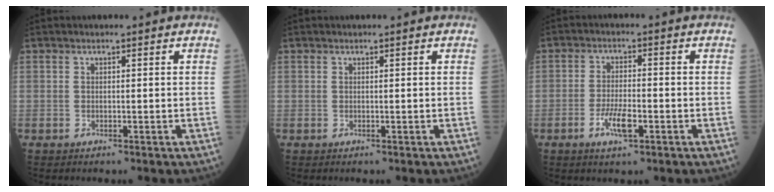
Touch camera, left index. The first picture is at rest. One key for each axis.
{"total": 0.0}
{"total": 4.4, "fx": -1.9, "fy": 0.9, "fz": 3.8, "tx": -0.074, "ty": -0.001, "tz": -0.035}